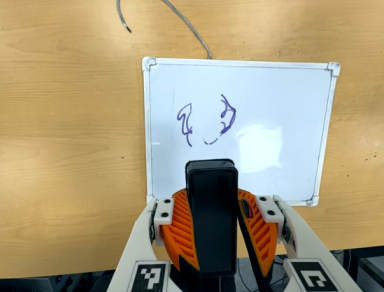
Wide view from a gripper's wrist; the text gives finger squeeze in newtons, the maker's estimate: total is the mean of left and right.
{"total": 10.4, "left": 10.6, "right": 10.2}